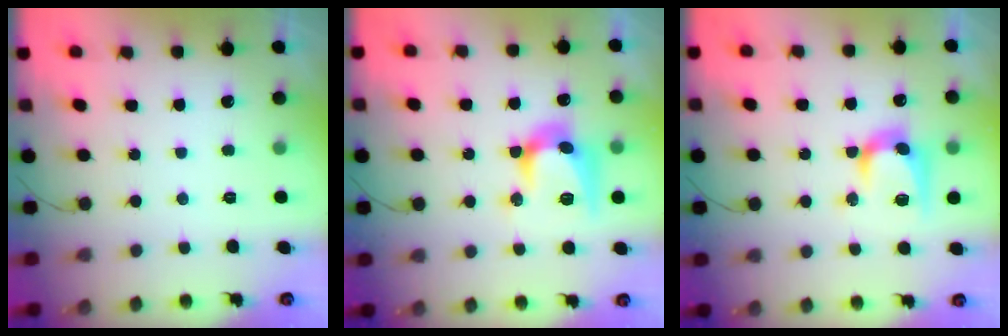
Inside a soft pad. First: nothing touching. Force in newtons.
{"total": 15.0, "press": 14.9, "slide": 0.8}
{"total": 12.5, "press": 12.5, "slide": 0.7}